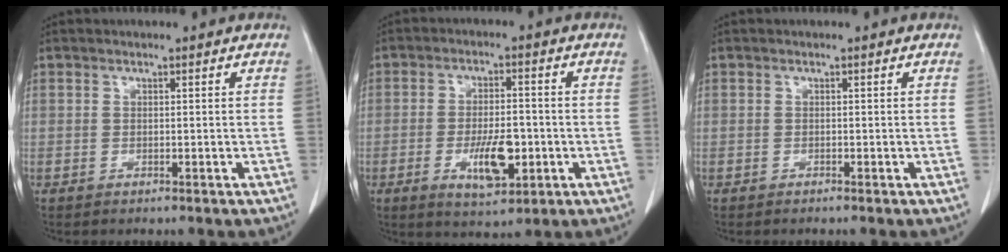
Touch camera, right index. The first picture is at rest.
{"total": 7.9, "force": [-2.3, 2.9, 7.0], "torque": [-0.123, -0.005, -0.032]}
{"total": 0.0}